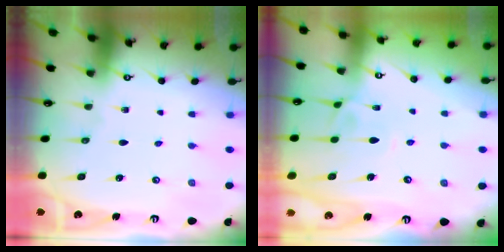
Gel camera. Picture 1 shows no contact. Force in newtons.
{"total": 1.6, "press": 1.3, "slide": 1.0}